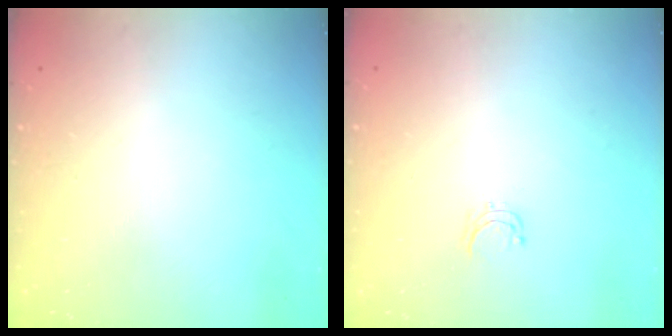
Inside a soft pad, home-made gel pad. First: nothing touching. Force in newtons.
{"total": 3.7, "press": 3.7, "slide": 0.3}